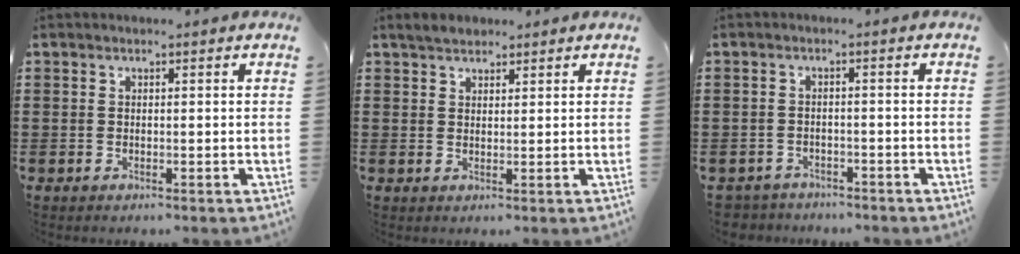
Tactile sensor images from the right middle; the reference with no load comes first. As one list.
[{"total": 2.1, "force": [2.0, 0.6, 0.2], "torque": [-0.009, 0.006, 0.039]}, {"total": 2.5, "force": [-2.5, 0.5, -0.3], "torque": [-0.002, -0.003, -0.057]}]